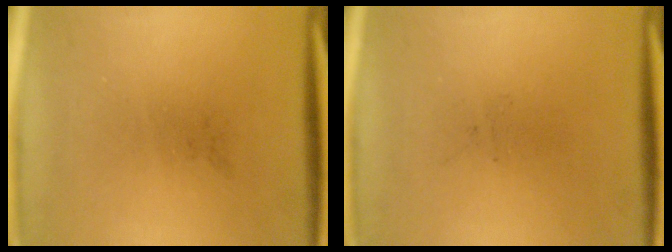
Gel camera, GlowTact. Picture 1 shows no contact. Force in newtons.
{"total": 0.0}